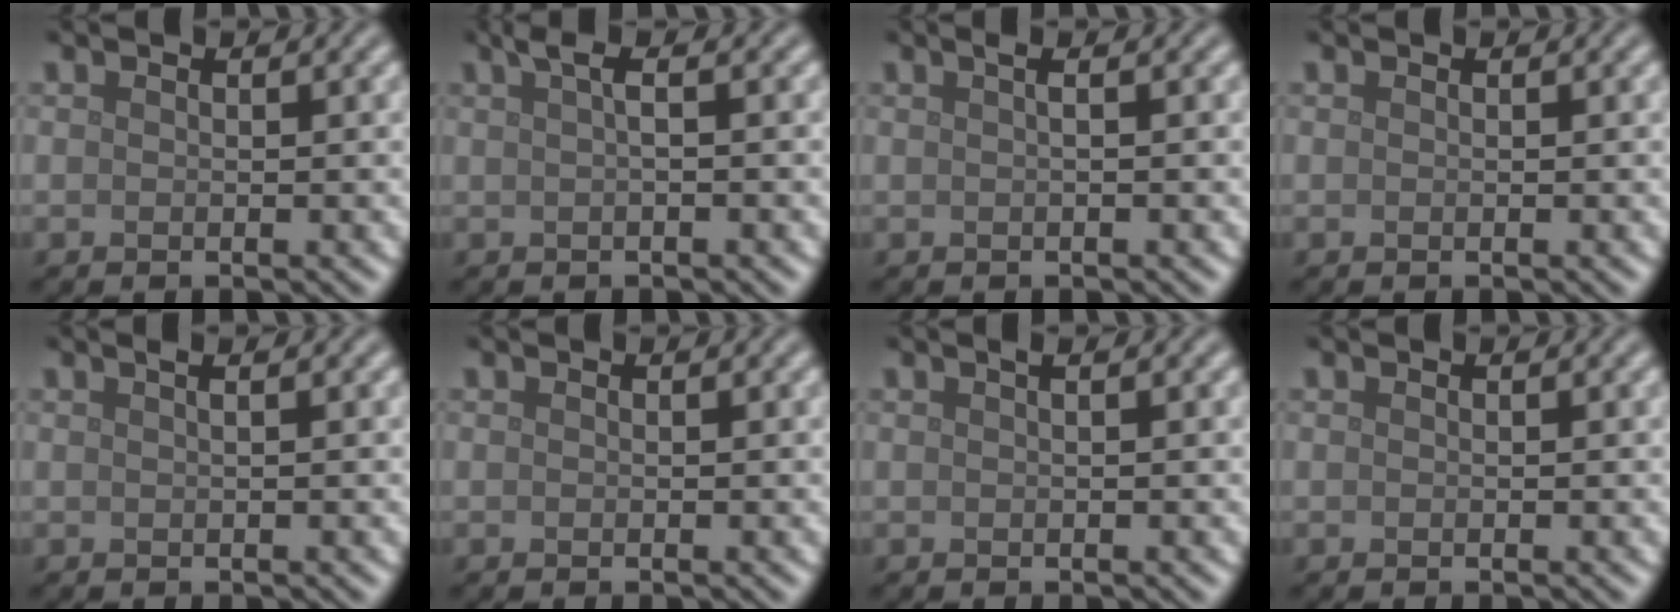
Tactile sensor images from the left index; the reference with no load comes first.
{"total": 1.8, "force": [0.4, 0.4, 1.7], "torque": [-0.029, 0.005, 0.007]}
{"total": 1.4, "force": [0.3, 0.5, 1.2], "torque": [-0.011, 0.000, -0.002]}
{"total": 0.0}
{"total": 1.3, "force": [0.6, 0.6, 1.0], "torque": [-0.004, -0.003, 0.002]}
{"total": 0.0}
{"total": 0.7, "force": [0.3, 0.3, 0.6], "torque": [-0.008, 0.003, 0.003]}
{"total": 0.0}